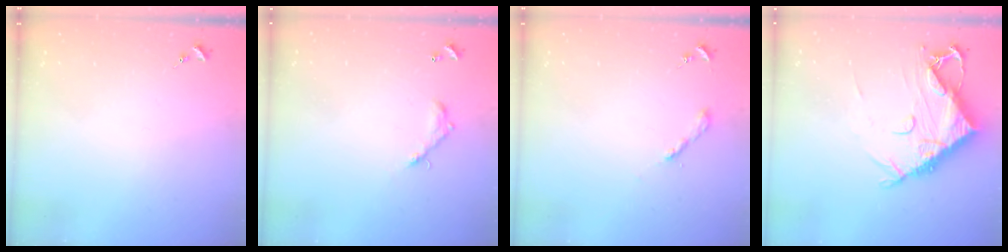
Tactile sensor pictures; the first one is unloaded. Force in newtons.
{"total": 5.8, "press": 5.8, "slide": 0.3}
{"total": 2.0, "press": 2.0, "slide": 0.2}
{"total": 13.0, "press": 12.9, "slide": 1.5}